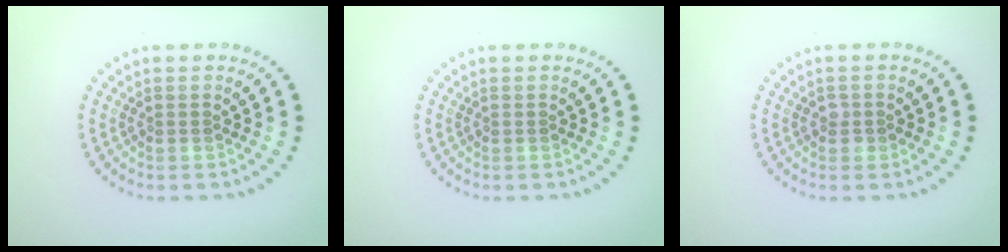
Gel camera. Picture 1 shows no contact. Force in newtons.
{"total": 0.0}
{"total": 1.0, "press": 0.9, "slide": 0.2}